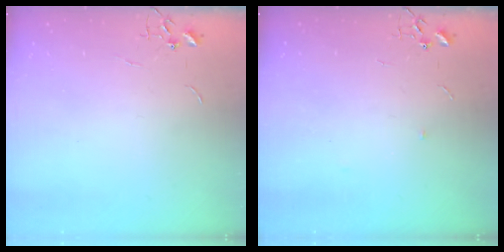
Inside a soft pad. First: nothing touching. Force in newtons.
{"total": 3.1, "press": 3.0, "slide": 0.6}